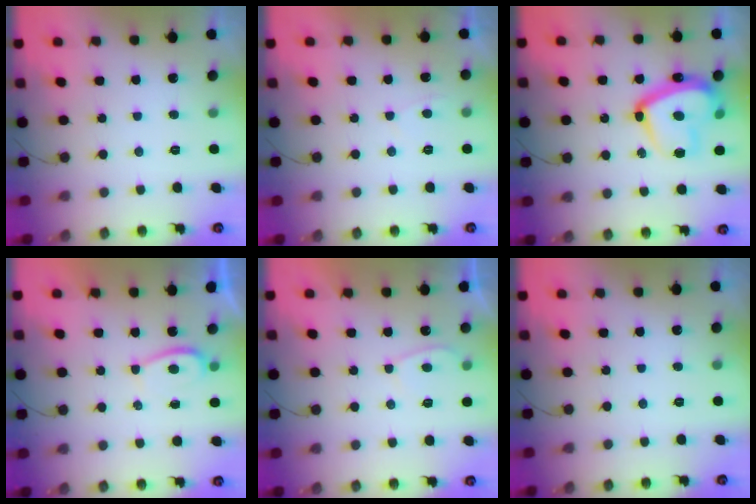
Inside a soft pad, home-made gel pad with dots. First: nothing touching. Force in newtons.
{"total": 0.9, "press": 0.7, "slide": 0.5}
{"total": 18.4, "press": 18.3, "slide": 1.4}
{"total": 2.2, "press": 2.2, "slide": 0.5}
{"total": 2.7, "press": 2.6, "slide": 0.8}
{"total": 0.0}